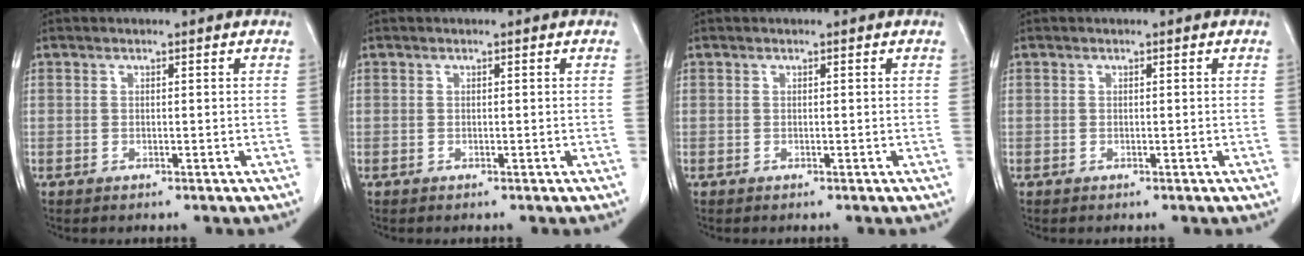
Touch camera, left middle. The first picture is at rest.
{"total": 0.0}
{"total": 0.0}
{"total": 0.0}